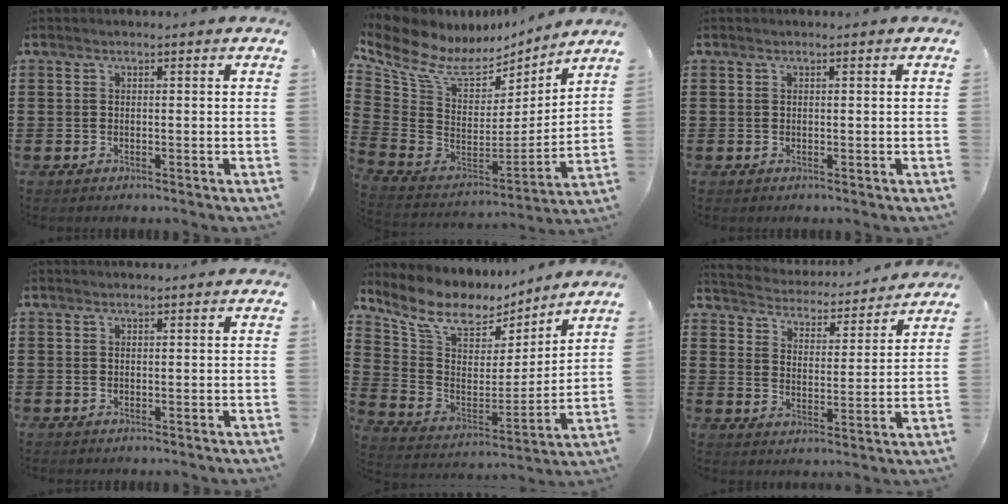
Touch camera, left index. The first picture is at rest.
{"total": 8.0, "force": [5.5, 4.2, 4.0], "torque": [-0.120, -0.045, 0.095]}
{"total": 0.0}
{"total": 0.0}
{"total": 9.9, "force": [7.5, 4.8, 4.2], "torque": [-0.116, -0.044, 0.135]}
{"total": 3.4, "force": [3.4, 0.2, -0.2], "torque": [-0.020, -0.034, 0.050]}